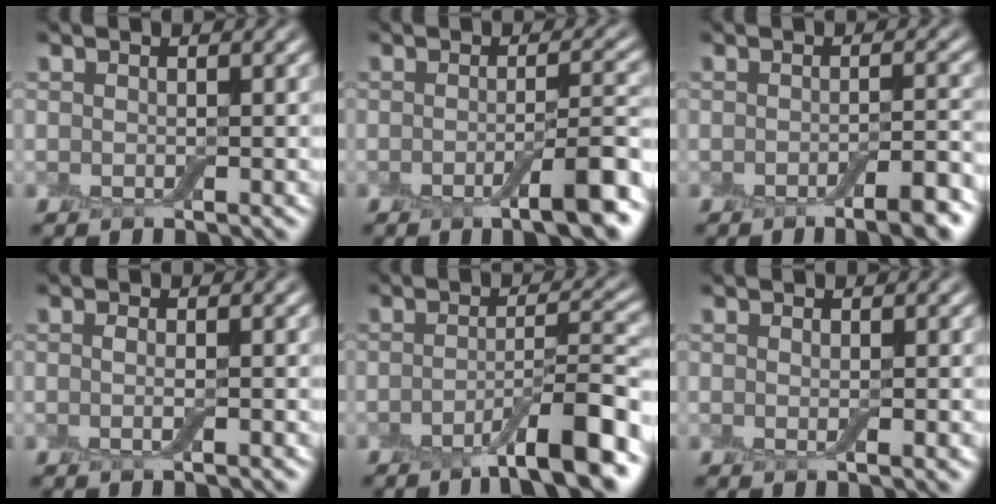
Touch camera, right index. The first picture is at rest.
{"total": 5.7, "force": [-2.3, 1.2, 5.1], "torque": [-0.071, 0.002, -0.037]}
{"total": 4.7, "force": [-2.6, 1.1, 3.8], "torque": [-0.046, 0.000, -0.035]}
{"total": 1.2, "force": [-0.2, 0.1, 1.1], "torque": [-0.023, -0.005, -0.005]}
{"total": 7.3, "force": [-3.9, 1.3, 6.1], "torque": [-0.085, 0.009, -0.065]}
{"total": 1.1, "force": [0.0, 0.1, 1.1], "torque": [-0.015, -0.001, -0.001]}